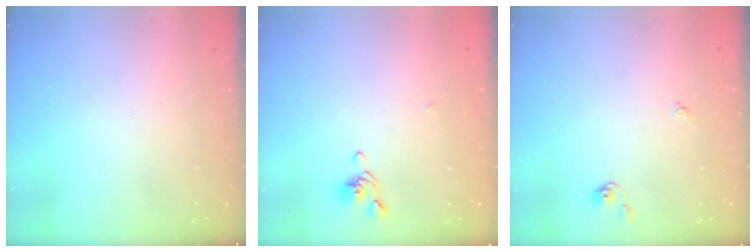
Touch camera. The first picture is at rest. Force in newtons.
{"total": 1.4, "press": 1.2, "slide": 0.6}
{"total": 2.9, "press": 2.9, "slide": 0.4}